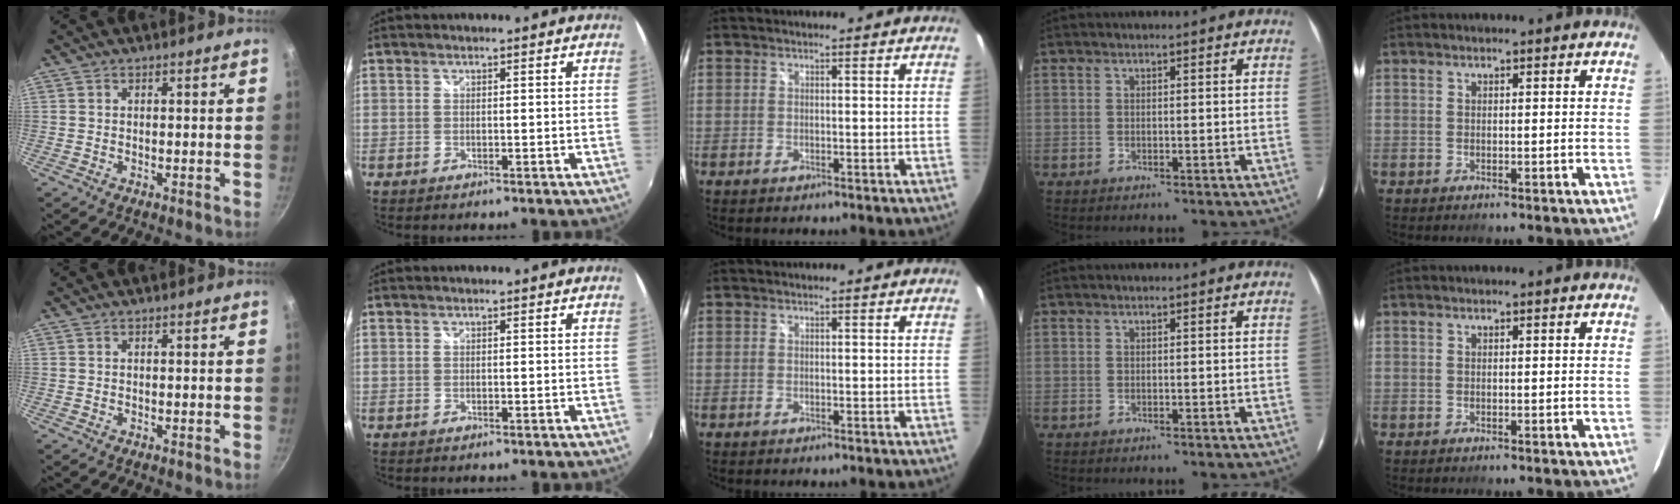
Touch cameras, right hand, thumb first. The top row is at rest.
{}